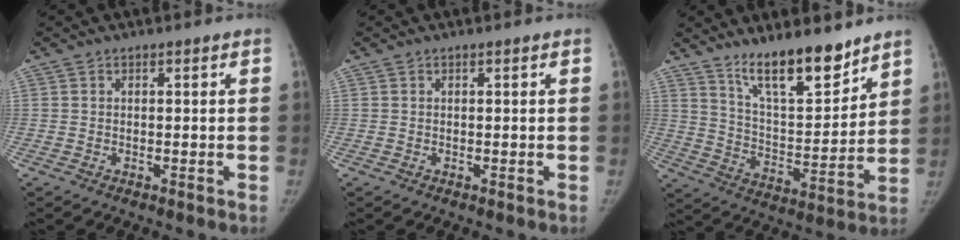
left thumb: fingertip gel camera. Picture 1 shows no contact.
{"total": 0.0}
{"total": 14.6, "force": [11.3, 4.0, 8.2], "torque": [-0.104, -0.086, 0.200]}